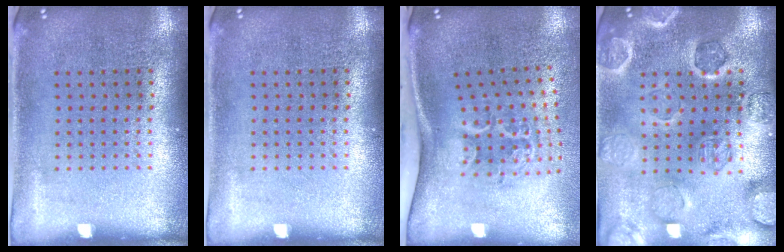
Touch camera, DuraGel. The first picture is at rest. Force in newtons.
{"total": 0.0}
{"total": 2.2, "press": 1.3, "slide": 1.8}
{"total": 2.6, "press": 2.6, "slide": 0.2}